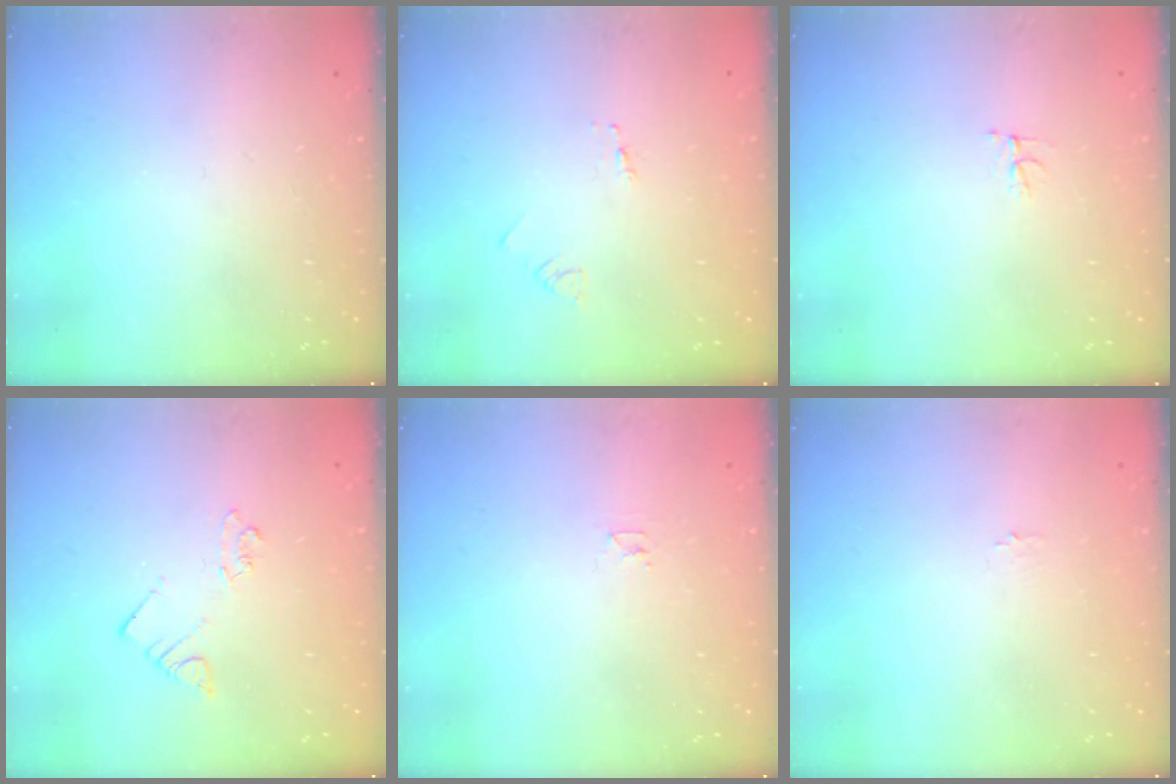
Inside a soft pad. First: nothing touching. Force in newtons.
{"total": 1.7, "press": 1.7, "slide": 0.2}
{"total": 3.9, "press": 3.9, "slide": 0.3}
{"total": 2.0, "press": 2.0, "slide": 0.2}
{"total": 2.4, "press": 2.4, "slide": 0.3}
{"total": 0.8, "press": 0.8, "slide": 0.2}